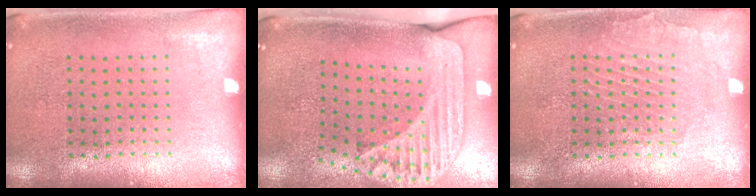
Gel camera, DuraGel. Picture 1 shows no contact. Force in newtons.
{"total": 2.4, "press": 1.8, "slide": 1.7}
{"total": 1.4, "press": 1.4, "slide": 0.0}